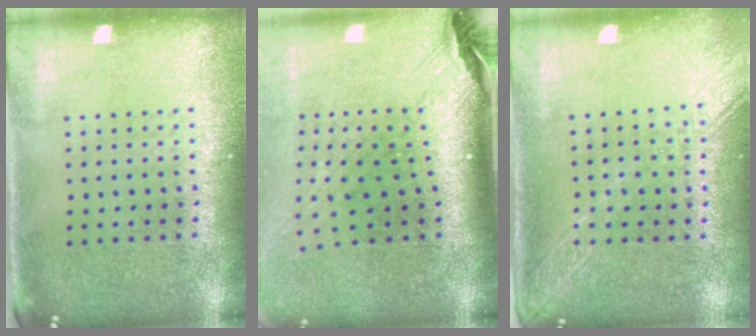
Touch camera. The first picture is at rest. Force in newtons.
{"total": 3.0, "press": 2.2, "slide": 2.1}
{"total": 1.9, "press": 1.7, "slide": 1.0}